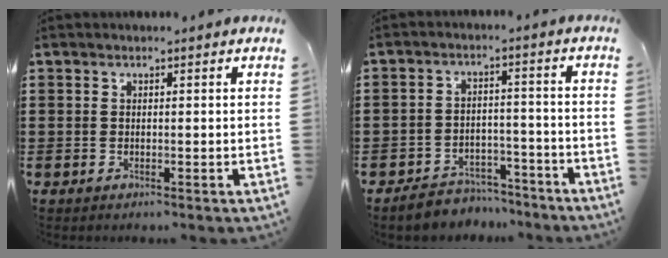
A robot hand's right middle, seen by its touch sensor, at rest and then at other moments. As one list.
[{"total": 4.9, "force": [-4.7, 1.2, -0.3], "torque": [0.002, 0.009, -0.099]}]